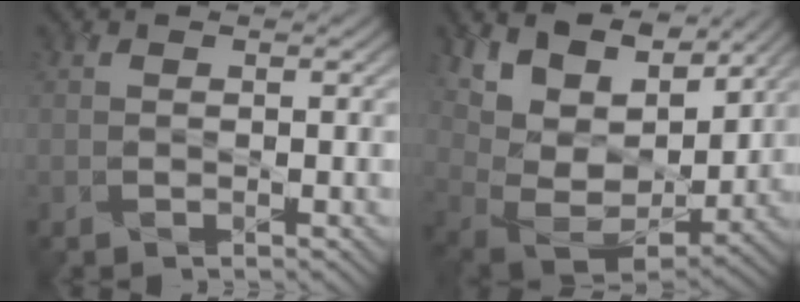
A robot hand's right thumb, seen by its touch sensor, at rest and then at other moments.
{"total": 14.8, "force": [8.8, 7.8, 8.9], "torque": [-0.212, 0.032, 0.149]}